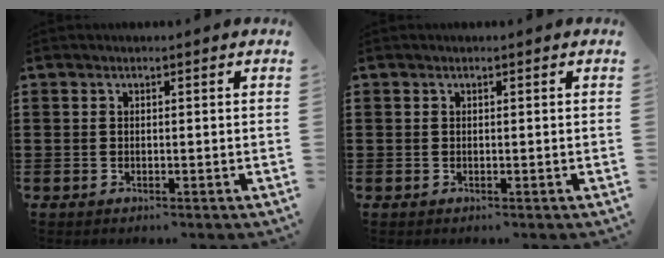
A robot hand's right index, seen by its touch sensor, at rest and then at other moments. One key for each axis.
{"total": 0.0}